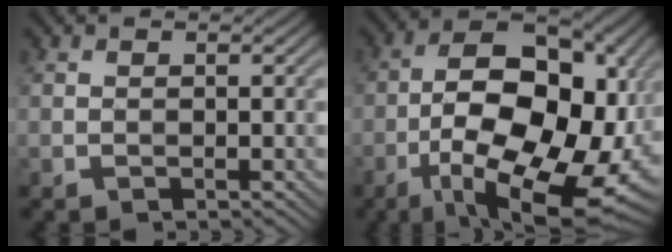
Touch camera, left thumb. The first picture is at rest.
{"total": 18.9, "force": [-5.3, 9.9, 15.2], "torque": [-0.248, 0.004, -0.080]}